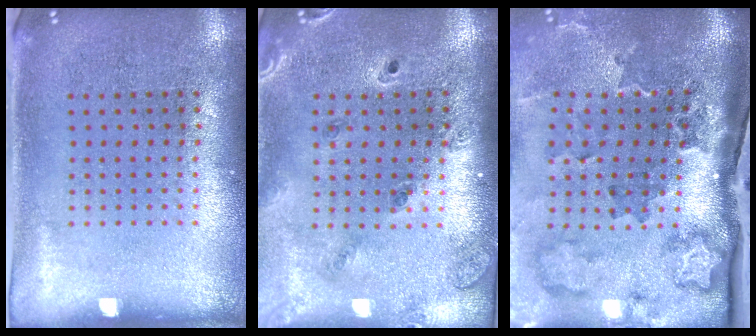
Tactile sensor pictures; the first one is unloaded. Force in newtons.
{"total": 1.4, "press": 1.3, "slide": 0.2}
{"total": 3.7, "press": 2.4, "slide": 2.8}